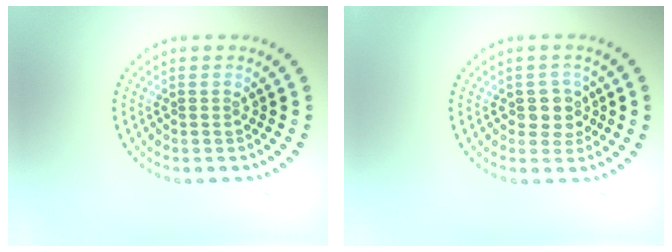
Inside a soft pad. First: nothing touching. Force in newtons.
{"total": 2.4, "press": 2.1, "slide": 1.1}